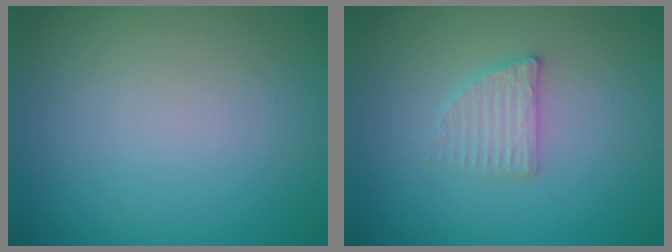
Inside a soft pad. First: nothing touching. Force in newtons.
{"total": 2.1, "press": 2.1, "slide": 0.4}